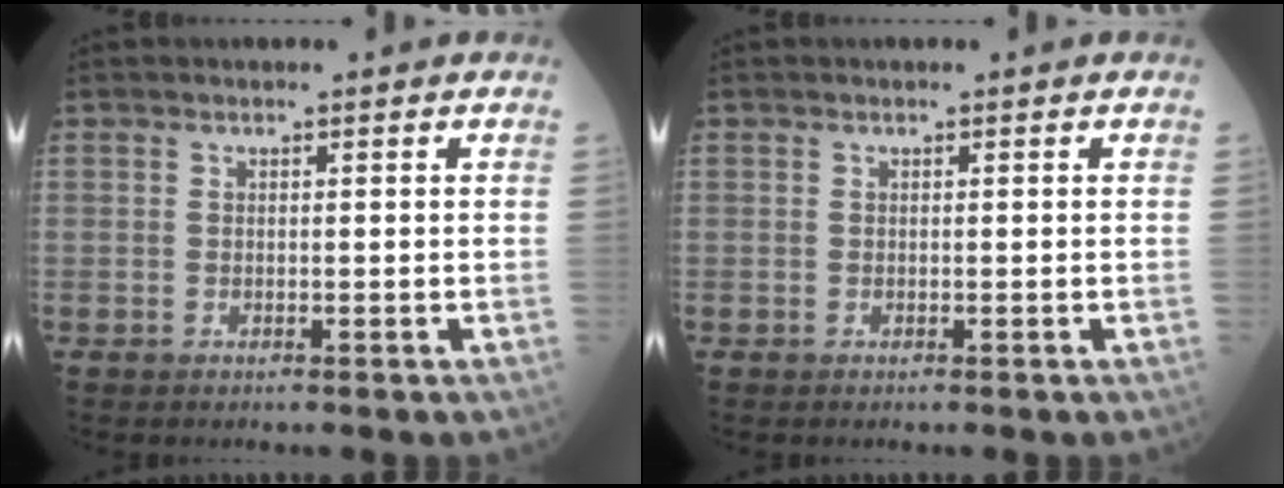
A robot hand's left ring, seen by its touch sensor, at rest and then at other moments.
{"total": 0.0}